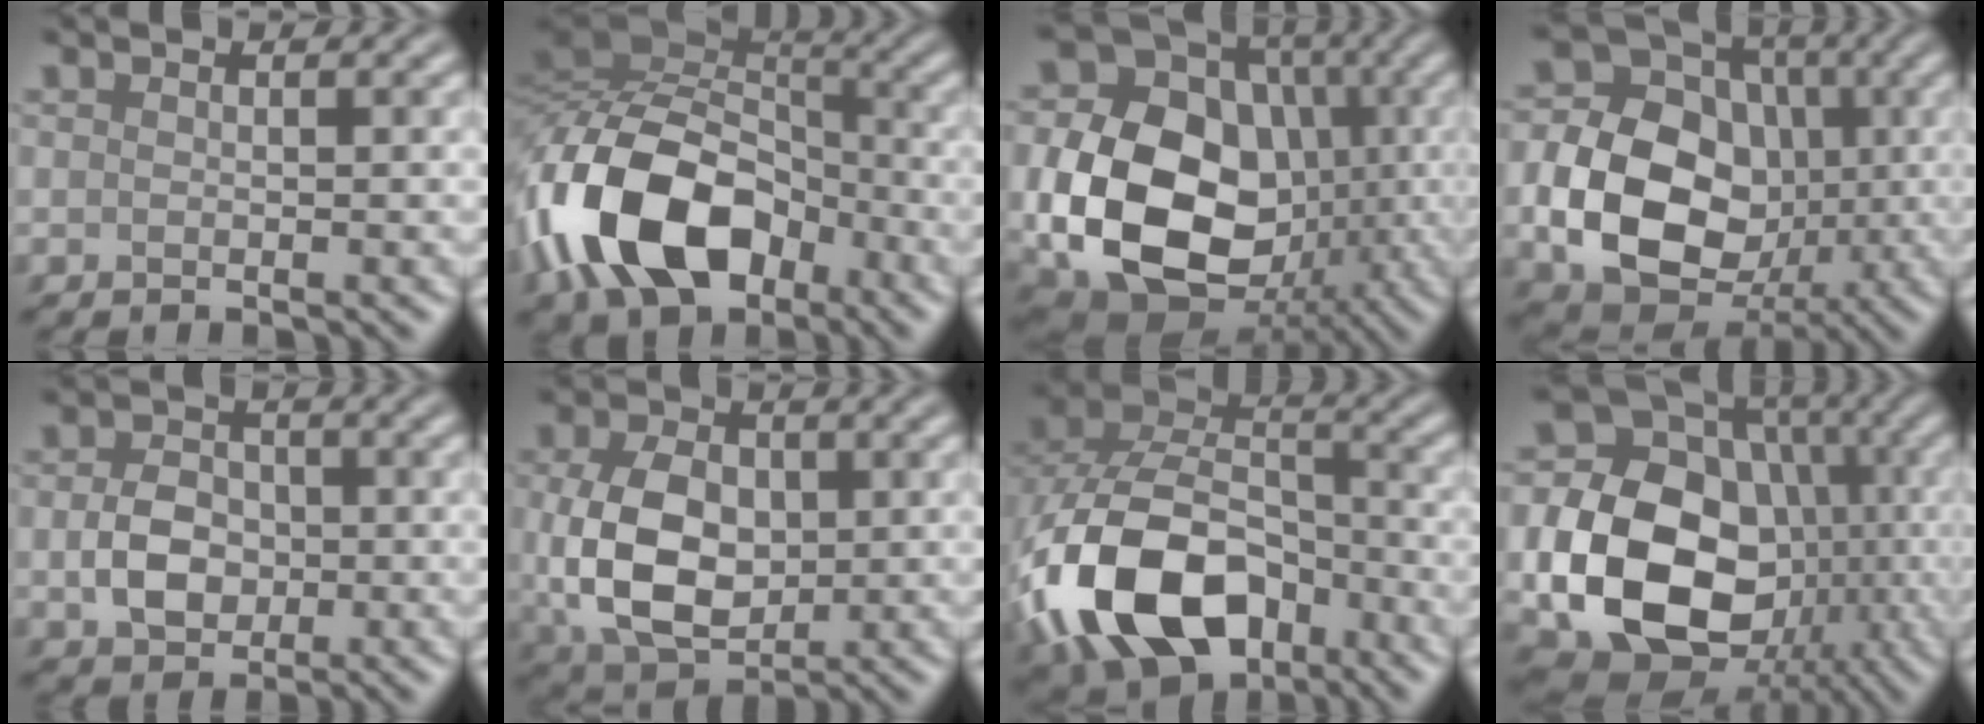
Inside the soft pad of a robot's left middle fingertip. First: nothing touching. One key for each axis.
{"total": 14.1, "fx": -5.2, "fy": 9.0, "fz": 9.6, "tx": -0.214, "ty": -0.001, "tz": -0.110}
{"total": 15.3, "fx": -2.0, "fy": 11.9, "fz": 9.3, "tx": -0.173, "ty": -0.022, "tz": -0.028}
{"total": 12.7, "fx": -1.6, "fy": 10.1, "fz": 7.6, "tx": -0.139, "ty": -0.008, "tz": -0.039}
{"total": 3.8, "fx": -0.5, "fy": 2.9, "fz": 2.3, "tx": -0.045, "ty": 0.004, "tz": -0.011}
{"total": 8.5, "fx": 0.1, "fy": 6.0, "fz": 6.1, "tx": -0.140, "ty": -0.007, "tz": 0.005}
{"total": 14.9, "fx": -5.8, "fy": 10.0, "fz": 9.5, "tx": -0.211, "ty": -0.020, "tz": -0.105}
{"total": 17.4, "fx": -2.8, "fy": 14.0, "fz": 9.9, "tx": -0.175, "ty": -0.037, "tz": -0.044}